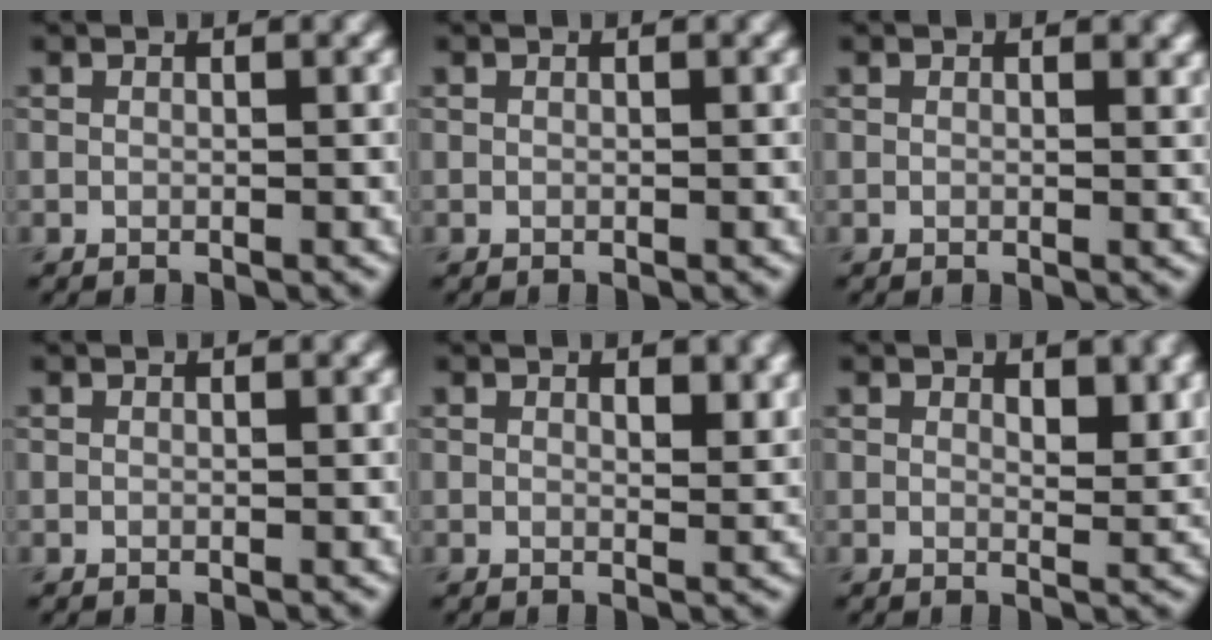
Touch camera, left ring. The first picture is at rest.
{"total": 0.0}
{"total": 0.7, "force": [0.5, 0.2, 0.5], "torque": [-0.003, -0.001, 0.008]}
{"total": 0.0}
{"total": 2.0, "force": [1.1, 0.7, 1.4], "torque": [-0.017, -0.005, 0.021]}
{"total": 2.4, "force": [1.4, 1.0, 1.7], "torque": [-0.021, -0.007, 0.025]}